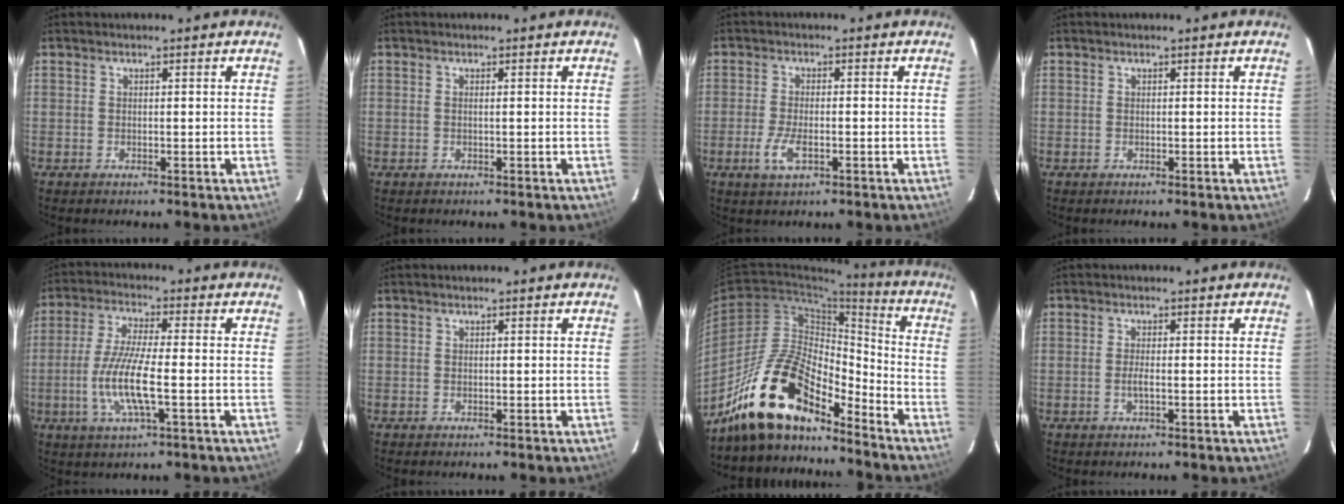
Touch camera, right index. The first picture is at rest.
{"total": 0.5, "force": [0.0, -0.2, 0.5], "torque": [-0.009, 0.000, -0.001]}
{"total": 5.1, "force": [-2.0, 1.8, 4.3], "torque": [-0.097, -0.007, -0.038]}
{"total": 0.0}
{"total": 10.3, "force": [-2.6, 1.5, 9.8], "torque": [-0.201, -0.010, -0.051]}
{"total": 0.0}
{"total": 17.5, "force": [-13.9, 5.7, 8.9], "torque": [-0.167, 0.014, -0.262]}
{"total": 1.5, "force": [-0.5, 0.1, 1.4], "torque": [-0.028, -0.004, -0.010]}